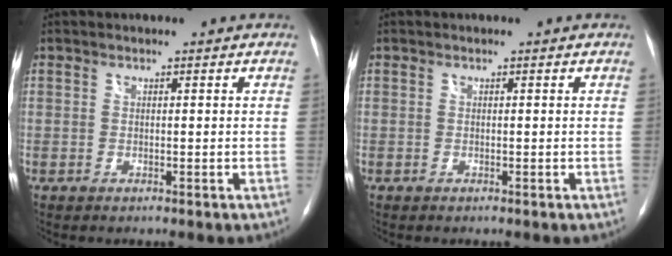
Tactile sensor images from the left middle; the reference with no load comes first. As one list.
[{"total": 0.0}]